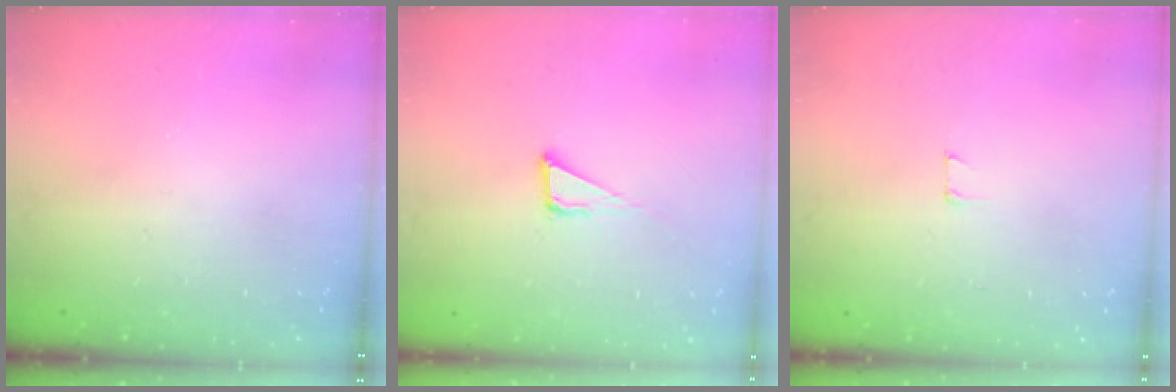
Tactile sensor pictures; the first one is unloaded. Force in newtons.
{"total": 3.8, "press": 3.8, "slide": 0.0}
{"total": 2.9, "press": 2.9, "slide": 0.2}